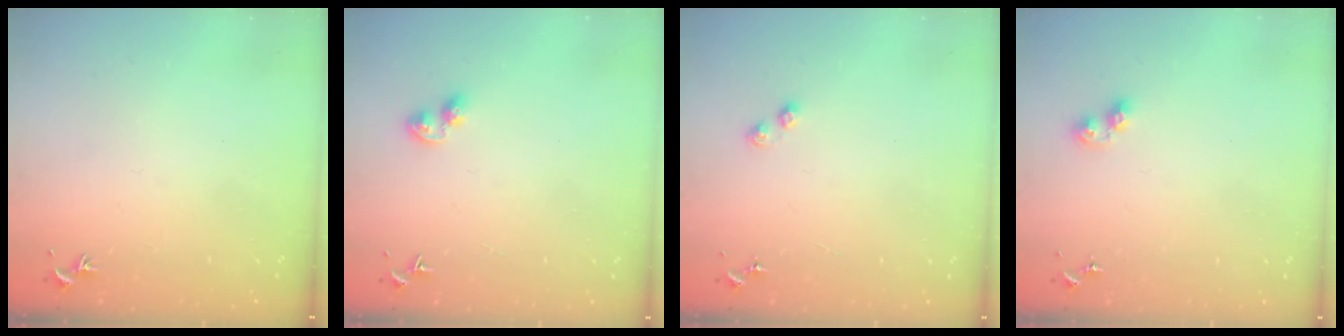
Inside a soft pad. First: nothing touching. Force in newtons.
{"total": 5.7, "press": 5.6, "slide": 0.8}
{"total": 2.8, "press": 2.8, "slide": 0.3}
{"total": 5.4, "press": 5.4, "slide": 0.5}